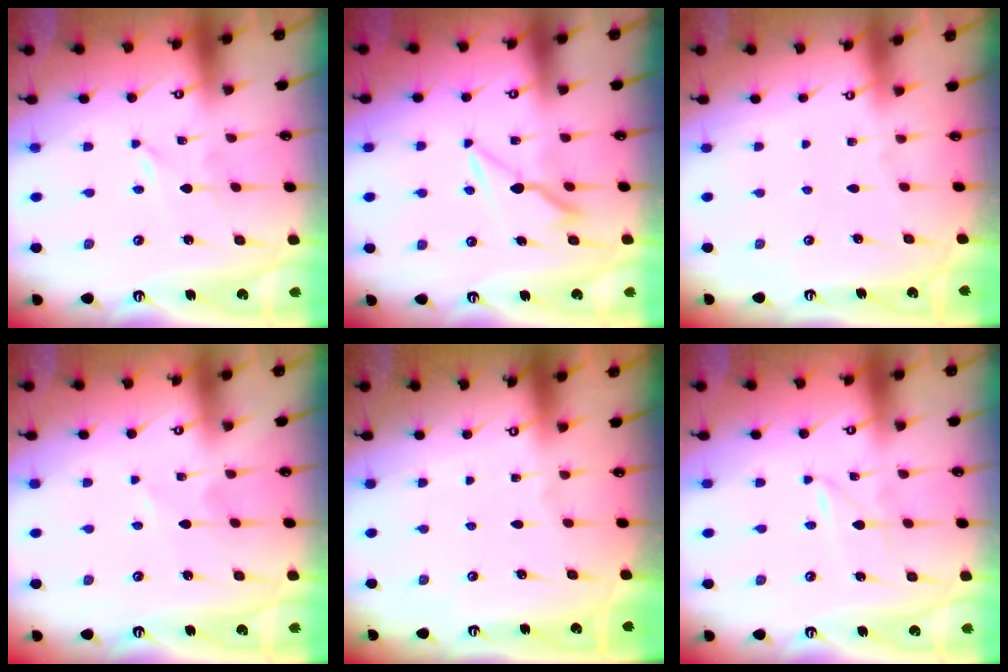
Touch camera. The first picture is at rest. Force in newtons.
{"total": 8.4, "press": 8.4, "slide": 0.8}
{"total": 0.5, "press": 0.5, "slide": 0.1}
{"total": 1.4, "press": 1.4, "slide": 0.2}
{"total": 0.0}
{"total": 1.2, "press": 1.2, "slide": 0.1}